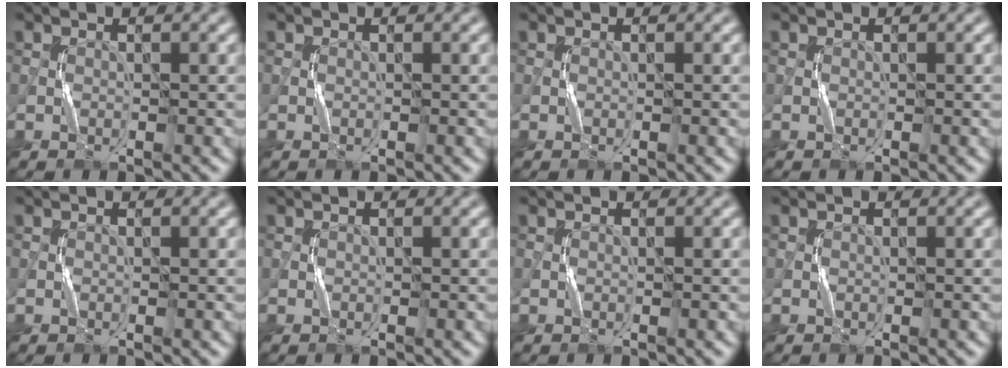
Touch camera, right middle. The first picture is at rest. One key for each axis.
{"total": 0.0}
{"total": 0.0}
{"total": 0.0}
{"total": 0.0}
{"total": 0.0}
{"total": 0.0}
{"total": 0.0}